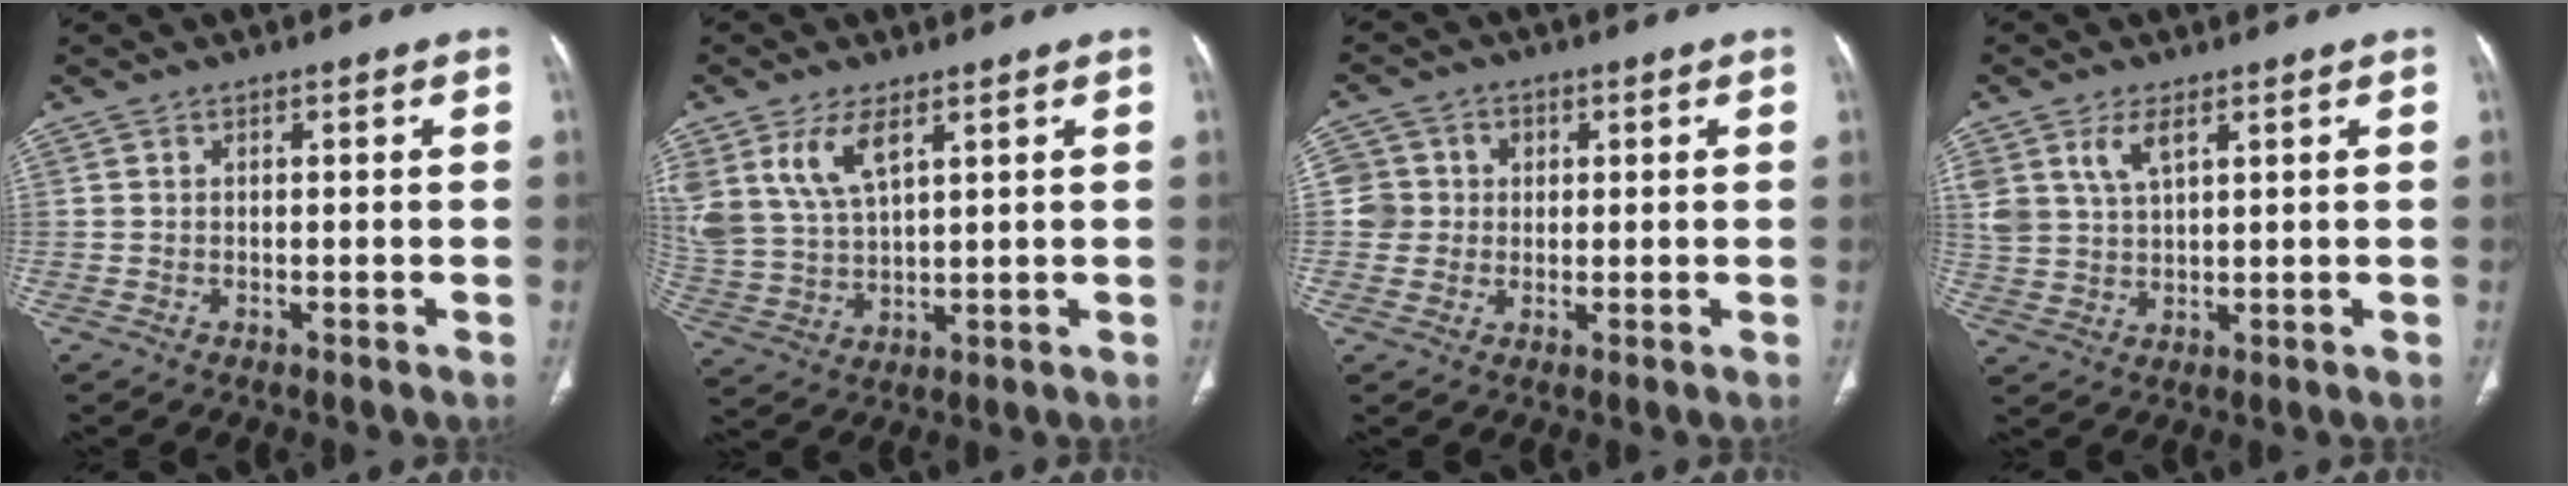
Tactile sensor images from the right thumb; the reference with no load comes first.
{"total": 10.2, "force": [5.4, 4.8, 7.2], "torque": [-0.151, -0.014, 0.120]}
{"total": 5.5, "force": [0.7, 5.5, 0.6], "torque": [0.020, 0.007, 0.010]}
{"total": 5.9, "force": [3.1, 2.9, 4.0], "torque": [-0.079, -0.011, 0.070]}